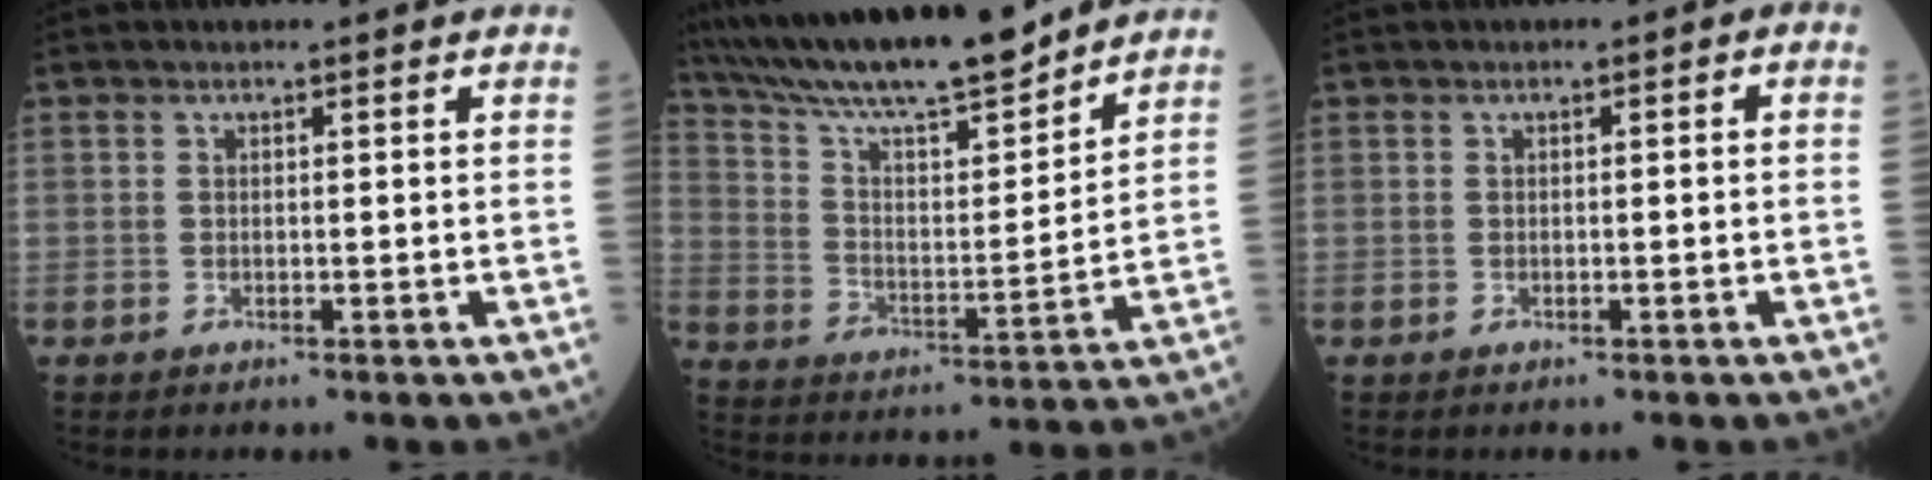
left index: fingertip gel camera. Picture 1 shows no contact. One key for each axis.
{"total": 18.9, "fx": 16.4, "fy": 1.6, "fz": 9.2, "tx": -0.164, "ty": 0.006, "tz": 0.279}
{"total": 1.0, "fx": -0.2, "fy": 0.5, "fz": 0.8, "tx": -0.006, "ty": 0.005, "tz": -0.007}